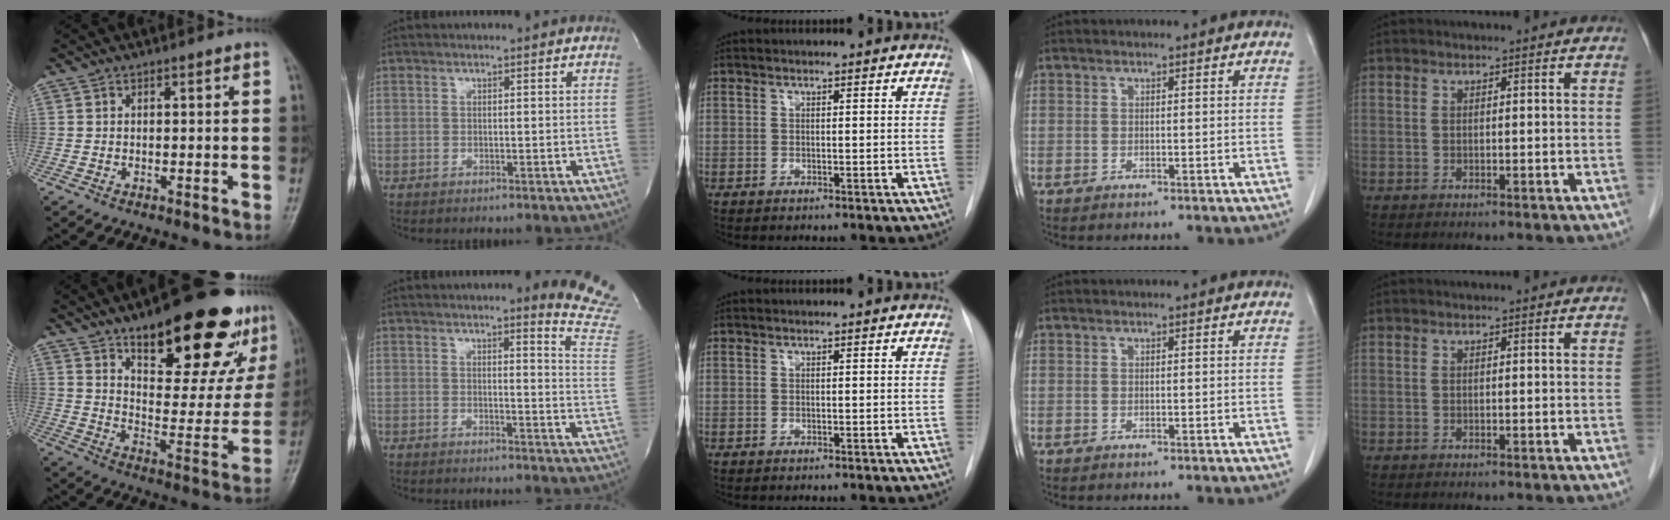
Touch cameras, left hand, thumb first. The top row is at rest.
{"thumb": {"total": 27.3, "force": [16.8, 10.0, 19.1], "torque": [-0.216, -0.067, 0.247]}, "index": {"total": 10.8, "force": [9.7, -0.4, 4.6], "torque": [-0.040, -0.090, 0.081]}}